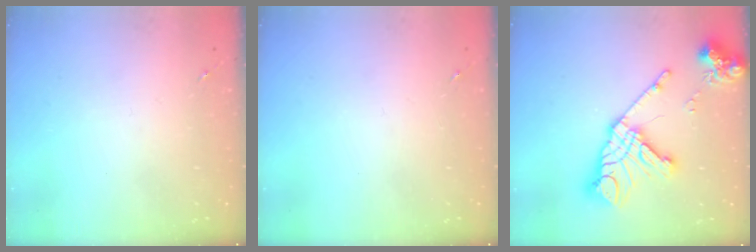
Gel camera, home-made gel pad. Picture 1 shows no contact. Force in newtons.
{"total": 0.0}
{"total": 21.3, "press": 21.1, "slide": 2.6}